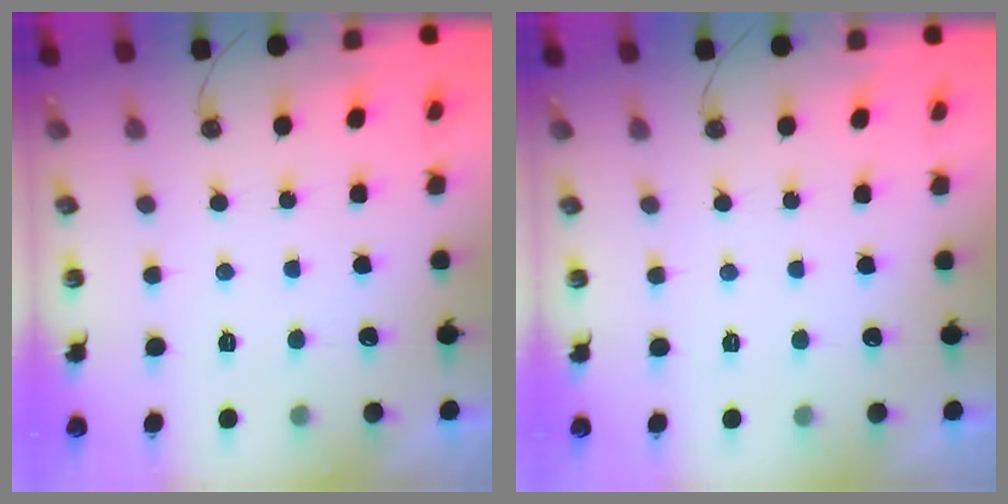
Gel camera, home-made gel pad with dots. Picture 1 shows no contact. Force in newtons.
{"total": 0.0}